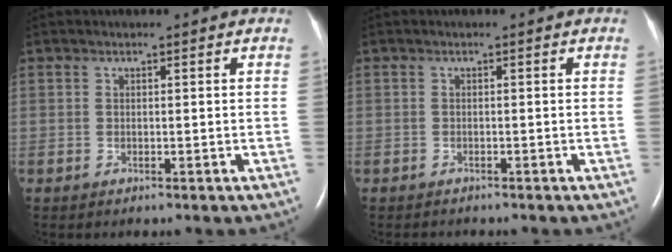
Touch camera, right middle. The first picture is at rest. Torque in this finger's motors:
{"motor_torque": [0.27, -0.37, -0.07, -0.01]}